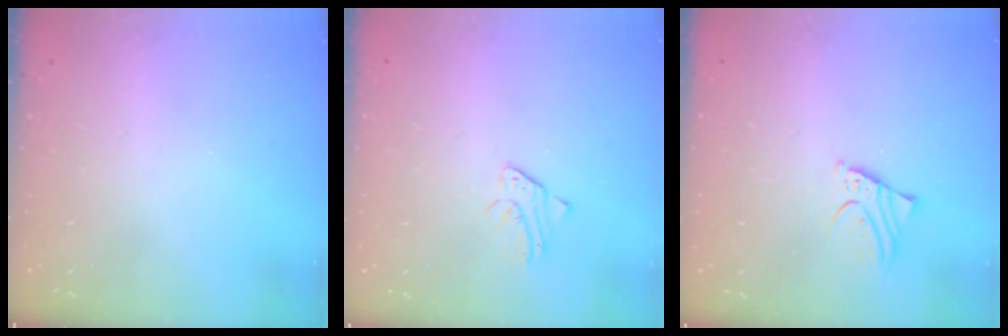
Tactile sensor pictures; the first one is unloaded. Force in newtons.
{"total": 1.2, "press": 1.2, "slide": 0.1}
{"total": 2.2, "press": 2.2, "slide": 0.1}